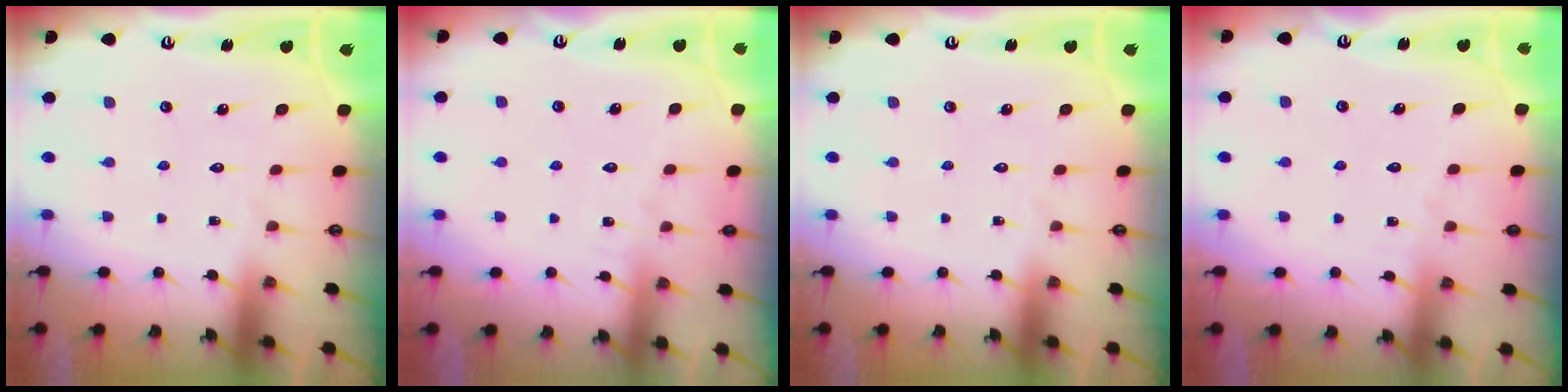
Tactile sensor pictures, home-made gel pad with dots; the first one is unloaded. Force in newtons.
{"total": 2.8, "press": 2.8, "slide": 0.4}
{"total": 0.0}
{"total": 3.3, "press": 3.3, "slide": 0.3}